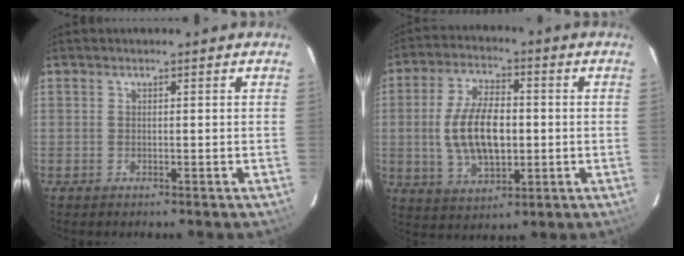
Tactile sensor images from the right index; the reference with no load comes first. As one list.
[{"total": 12.6, "force": [-0.6, 6.5, 10.8], "torque": [-0.215, 0.002, -0.003]}]